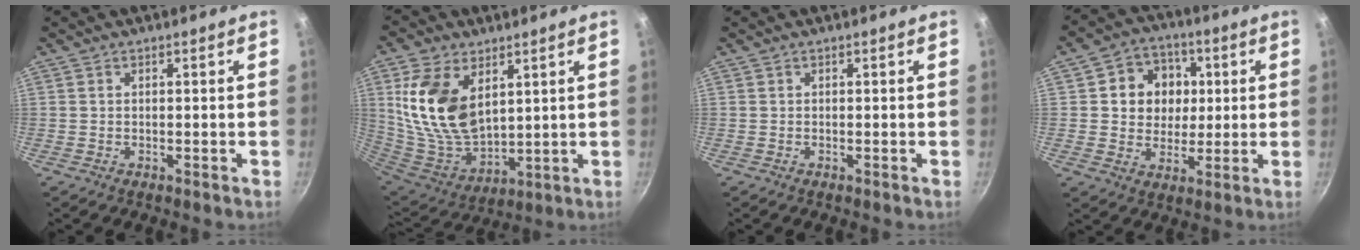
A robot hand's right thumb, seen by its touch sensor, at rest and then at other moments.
{"total": 17.8, "force": [5.8, 10.7, 12.9], "torque": [-0.238, -0.042, 0.126]}
{"total": 0.0}
{"total": 11.3, "force": [2.0, 9.9, 5.1], "torque": [-0.042, 0.002, 0.026]}